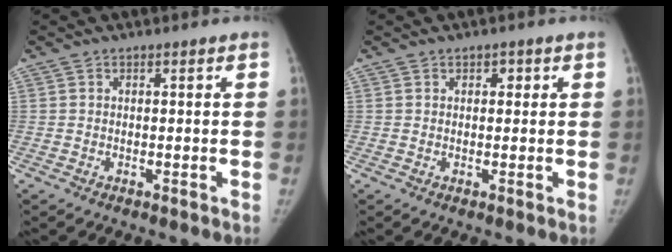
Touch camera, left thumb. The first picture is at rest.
{"total": 1.6, "force": [0.7, 1.2, 0.9], "torque": [-0.002, 0.000, 0.006]}